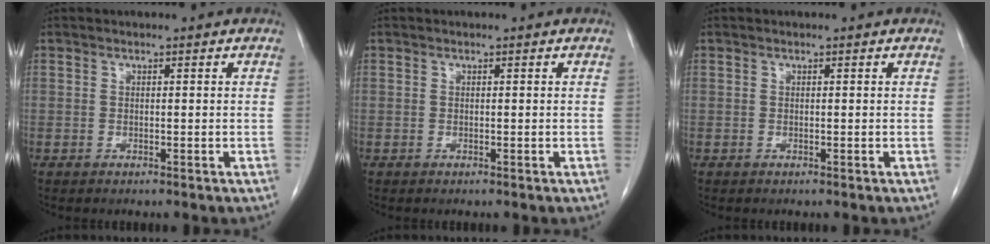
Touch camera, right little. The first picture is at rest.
{"total": 0.0}
{"total": 0.0}